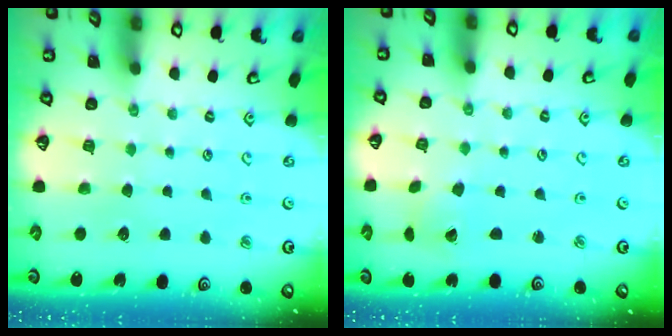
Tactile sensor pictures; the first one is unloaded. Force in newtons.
{"total": 1.8, "press": 1.8, "slide": 0.1}